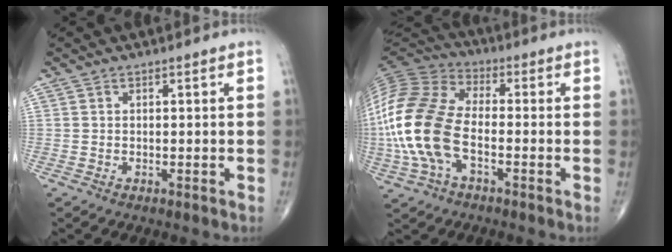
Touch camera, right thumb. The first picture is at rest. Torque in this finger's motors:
{"motor_torque": [2.31, 2.30, 2.49, -0.26, 0.86]}